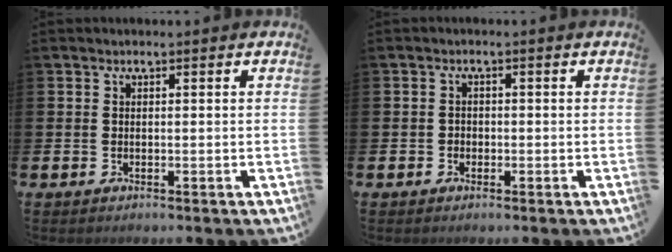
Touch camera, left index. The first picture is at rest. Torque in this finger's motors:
{"motor_torque": [-0.10, 0.26, 0.01, -0.01]}